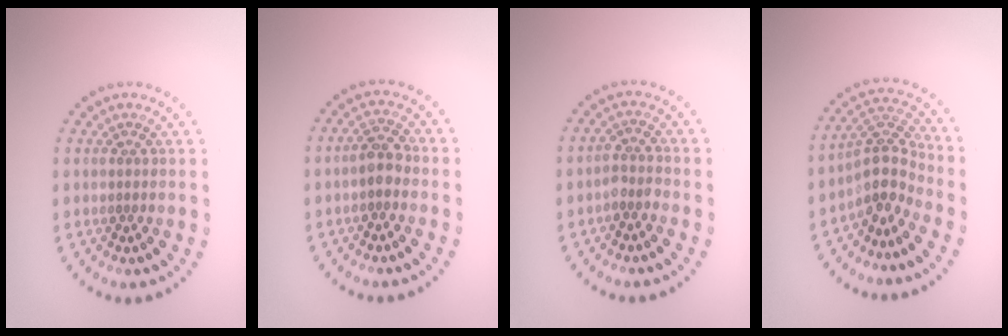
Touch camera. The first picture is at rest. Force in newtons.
{"total": 2.0, "press": 1.9, "slide": 0.6}
{"total": 1.6, "press": 1.3, "slide": 1.0}
{"total": 3.7, "press": 2.8, "slide": 2.3}